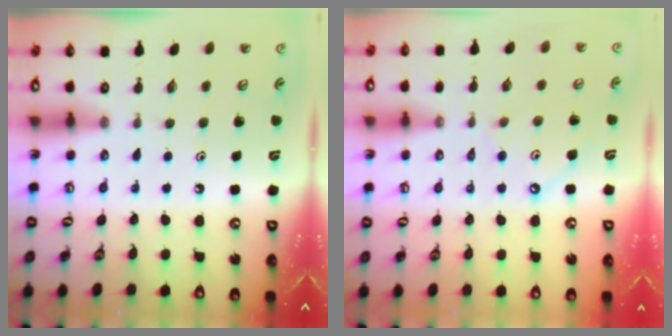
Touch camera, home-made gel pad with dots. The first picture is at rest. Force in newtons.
{"total": 1.9, "press": 1.9, "slide": 0.2}